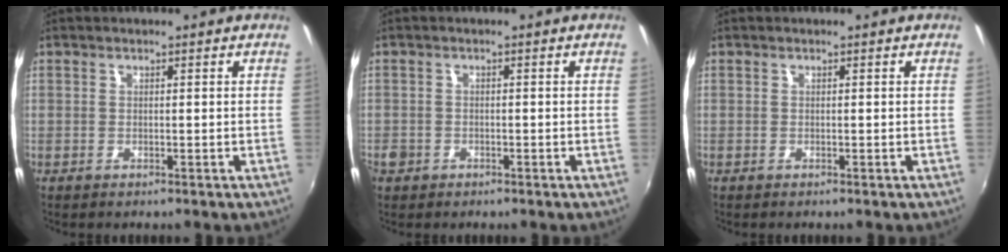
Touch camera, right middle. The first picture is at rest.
{"total": 2.3, "force": [-1.3, 1.9, 0.6], "torque": [-0.017, -0.002, -0.024]}
{"total": 0.0}